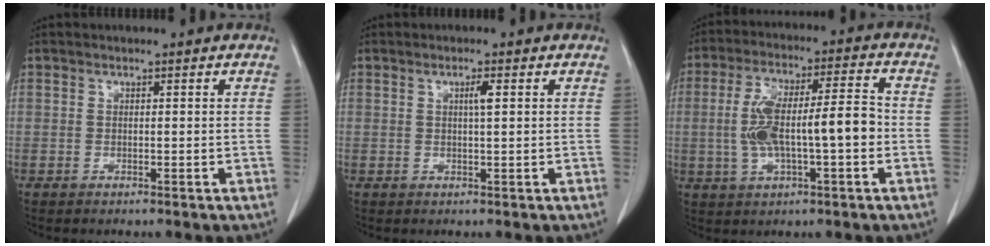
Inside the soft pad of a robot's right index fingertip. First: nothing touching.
{"total": 1.6, "force": [0.5, 0.0, 1.6], "torque": [-0.029, 0.002, 0.008]}
{"total": 12.0, "force": [-1.4, 2.9, 11.6], "torque": [-0.220, 0.025, -0.017]}